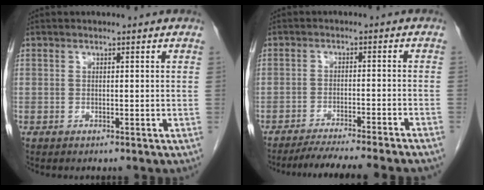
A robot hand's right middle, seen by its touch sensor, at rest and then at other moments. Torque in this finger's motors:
{"motor_torque": [1.15, -0.99, 0.65, 0.12]}